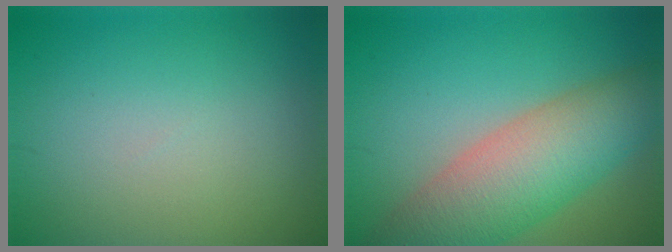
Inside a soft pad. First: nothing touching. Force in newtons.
{"total": 8.6, "press": 8.6, "slide": 0.3}